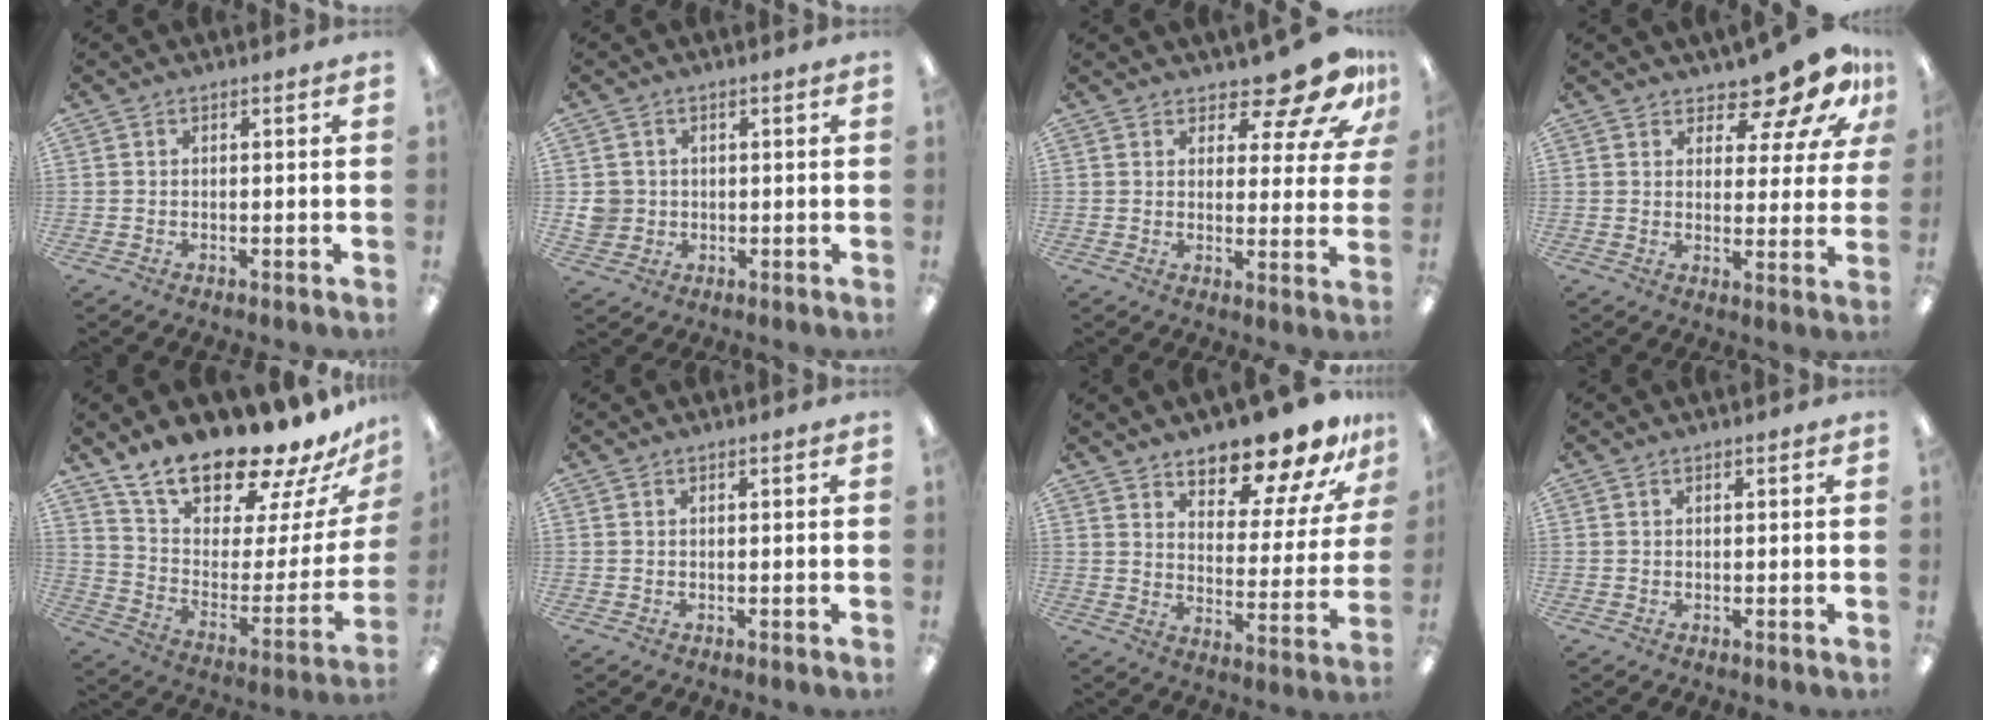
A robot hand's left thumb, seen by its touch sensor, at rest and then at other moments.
{"total": 4.4, "force": [0.4, 4.3, 0.8], "torque": [-0.015, 0.008, 0.010]}
{"total": 12.1, "force": [9.3, 4.7, 6.3], "torque": [-0.080, -0.065, 0.162]}
{"total": 12.4, "force": [9.8, 4.6, 5.9], "torque": [-0.080, -0.070, 0.171]}
{"total": 20.1, "force": [17.9, 5.1, 7.7], "torque": [-0.122, -0.152, 0.306]}
{"total": 0.0}
{"total": 15.8, "force": [13.7, 4.4, 6.3], "torque": [-0.096, -0.108, 0.233]}
{"total": 0.0}